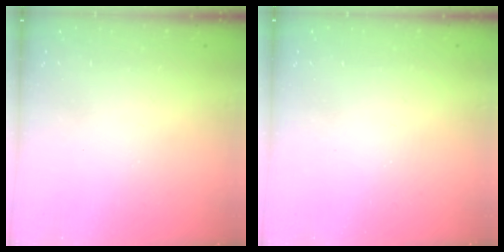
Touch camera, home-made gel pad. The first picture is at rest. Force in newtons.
{"total": 0.0}